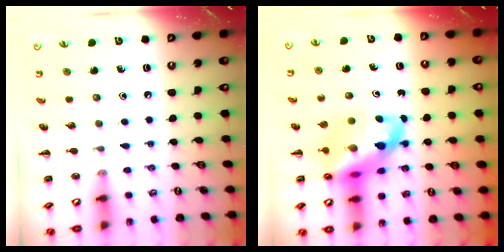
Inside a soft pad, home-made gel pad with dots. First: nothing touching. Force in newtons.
{"total": 15.8, "press": 15.2, "slide": 4.0}